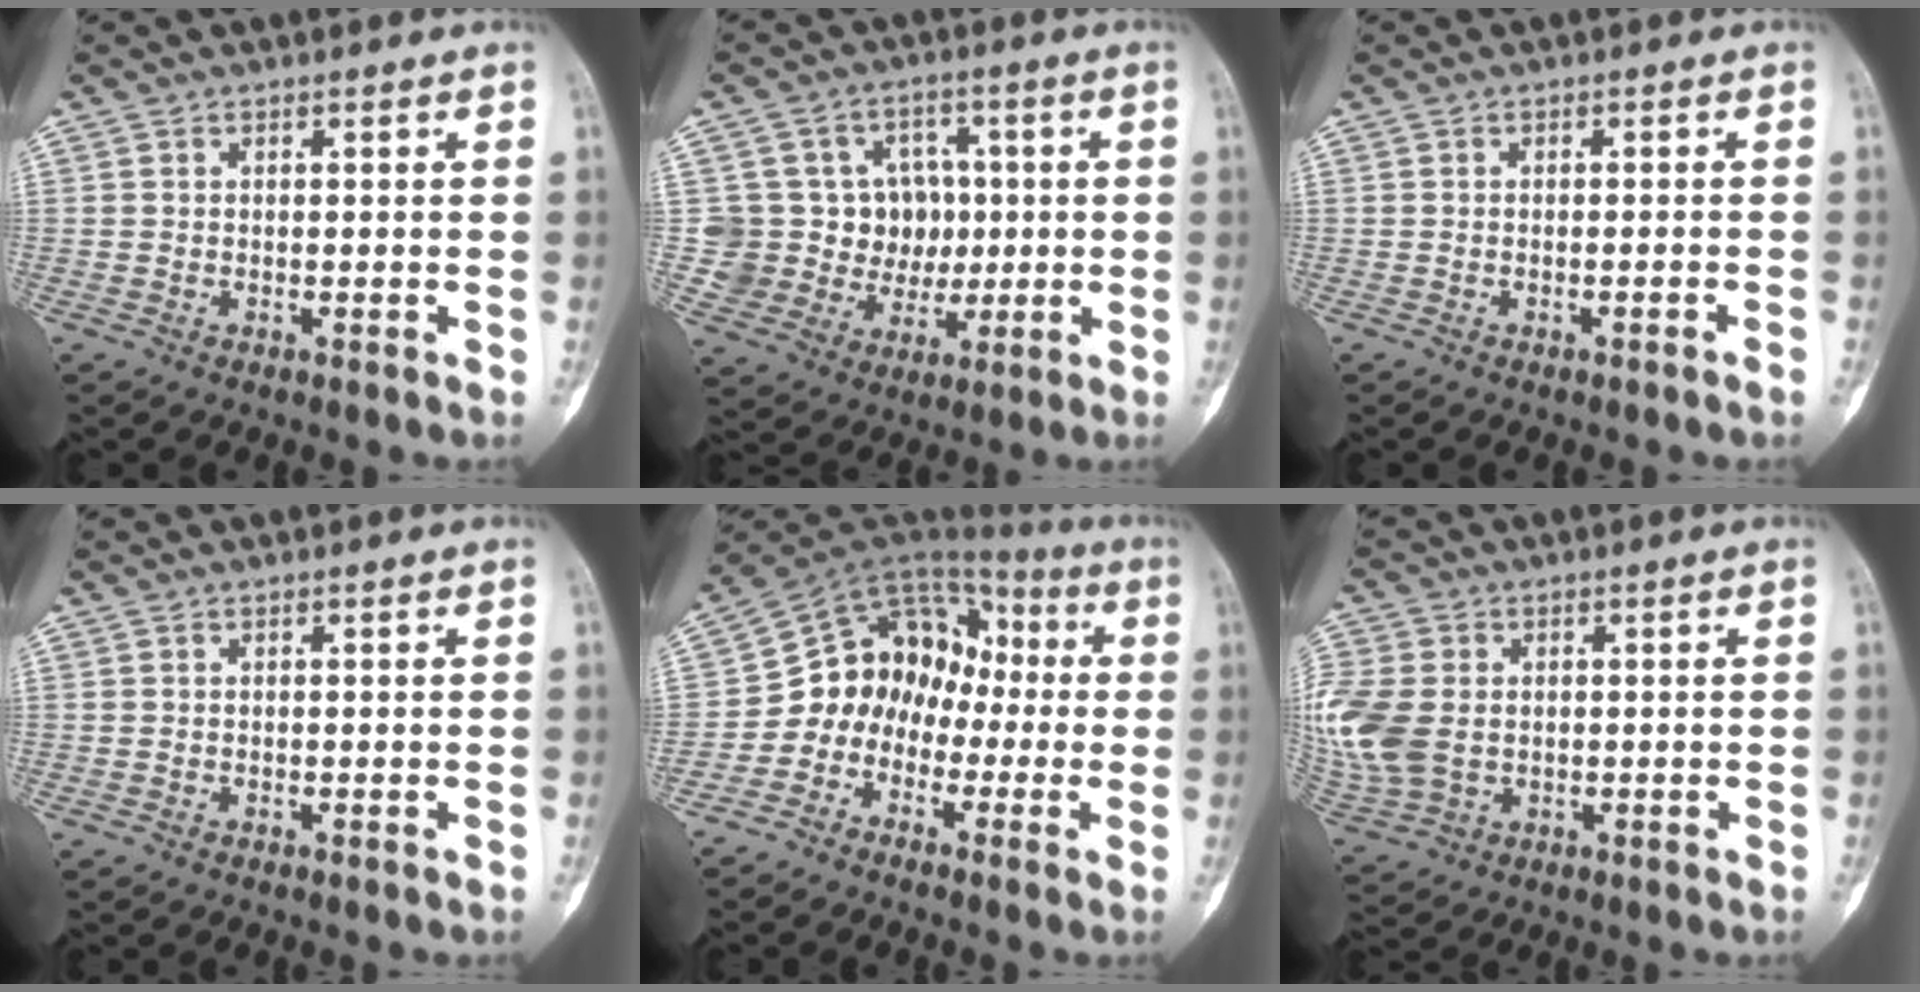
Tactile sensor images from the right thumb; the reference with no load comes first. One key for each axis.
{"total": 13.0, "fx": 0.5, "fy": 11.9, "fz": 5.1, "tx": -0.033, "ty": 0.022, "tz": 0.029}
{"total": 1.3, "fx": -0.9, "fy": -0.2, "fz": 0.9, "tx": -0.023, "ty": 0.009, "tz": -0.008}
{"total": 0.0}
{"total": 11.9, "fx": -3.2, "fy": 10.1, "fz": 5.3, "tx": -0.044, "ty": 0.086, "tz": -0.068}
{"total": 14.8, "fx": 0.4, "fy": 11.2, "fz": 9.6, "tx": -0.255, "ty": 0.000, "tz": 0.023}